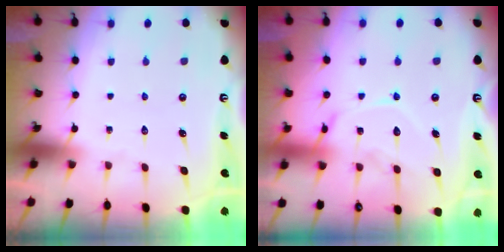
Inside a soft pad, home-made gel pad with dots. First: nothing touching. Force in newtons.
{"total": 14.0, "press": 13.9, "slide": 1.2}